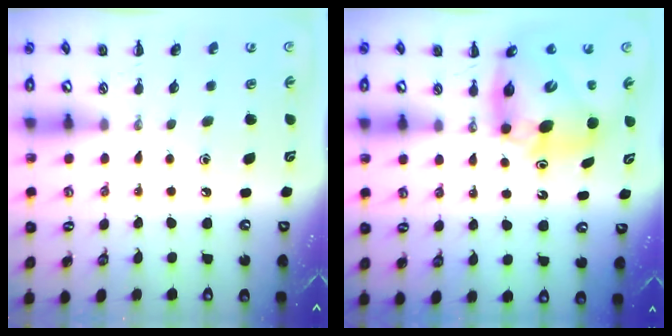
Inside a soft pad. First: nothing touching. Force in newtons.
{"total": 12.0, "press": 11.5, "slide": 3.3}